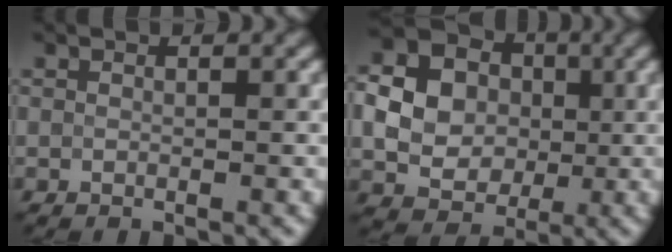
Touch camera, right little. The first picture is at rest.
{"total": 9.6, "force": [0.8, 8.5, 4.4], "torque": [-0.100, 0.006, -0.002]}